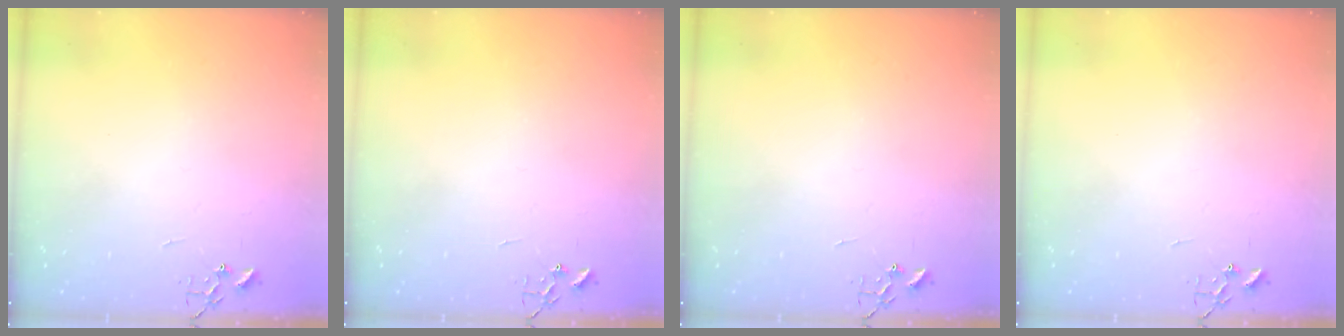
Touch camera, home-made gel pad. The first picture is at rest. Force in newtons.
{"total": 0.0}
{"total": 0.0}
{"total": 0.0}